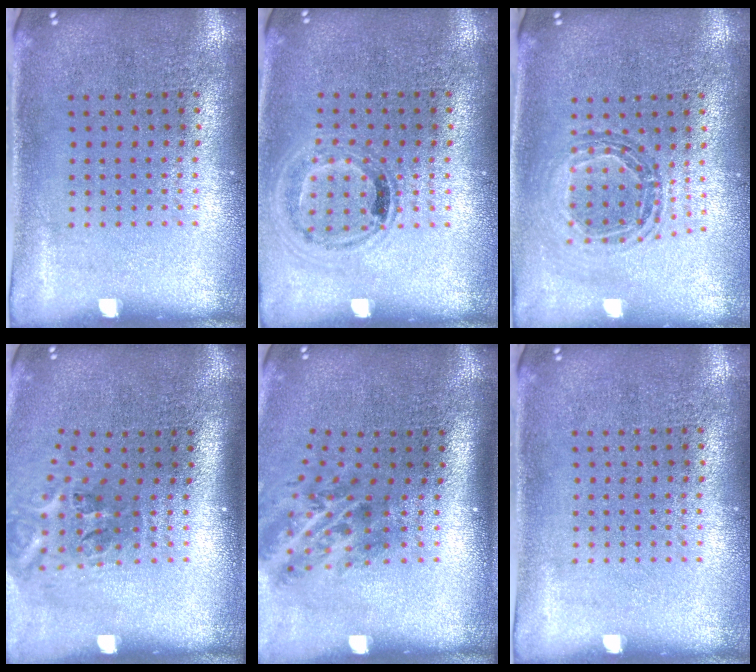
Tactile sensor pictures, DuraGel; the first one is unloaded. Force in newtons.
{"total": 1.0, "press": 1.0, "slide": 0.3}
{"total": 0.8, "press": 0.8, "slide": 0.1}
{"total": 2.4, "press": 1.6, "slide": 1.8}
{"total": 2.1, "press": 1.4, "slide": 1.6}
{"total": 0.0}